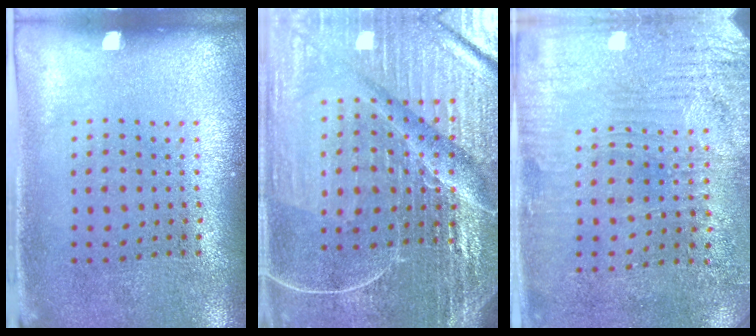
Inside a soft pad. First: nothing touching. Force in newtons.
{"total": 7.1, "press": 6.2, "slide": 3.5}
{"total": 3.3, "press": 3.1, "slide": 1.2}